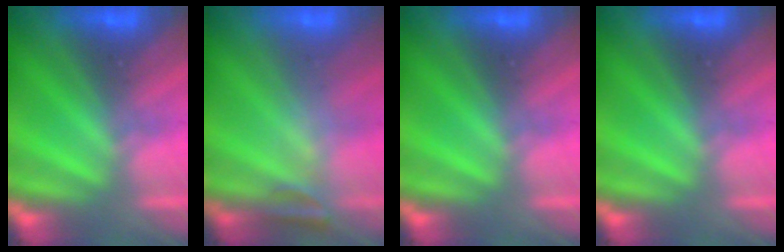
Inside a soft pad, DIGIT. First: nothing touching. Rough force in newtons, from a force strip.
{"total": 2.4}
{"total": 0.0}
{"total": 0.0}